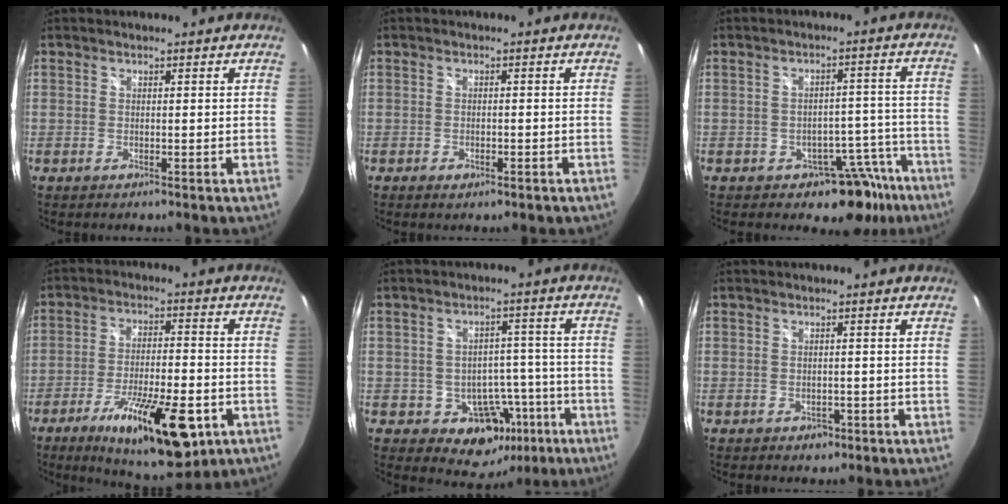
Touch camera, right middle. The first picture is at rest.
{"total": 2.1, "force": [-1.3, 1.1, 1.3], "torque": [-0.023, -0.005, -0.021]}
{"total": 9.7, "force": [-6.5, 6.1, 3.8], "torque": [-0.038, 0.043, -0.066]}
{"total": 18.5, "force": [-9.4, 5.7, 14.9], "torque": [-0.257, -0.031, -0.139]}
{"total": 10.7, "force": [-4.9, 8.5, 4.2], "torque": [-0.064, 0.035, -0.040]}
{"total": 2.4, "force": [-1.2, 1.8, 0.9], "torque": [-0.018, -0.004, -0.014]}